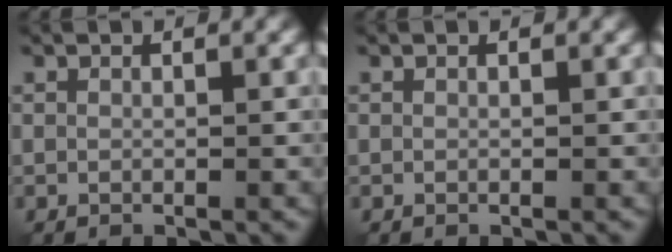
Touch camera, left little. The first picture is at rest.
{"total": 0.0}